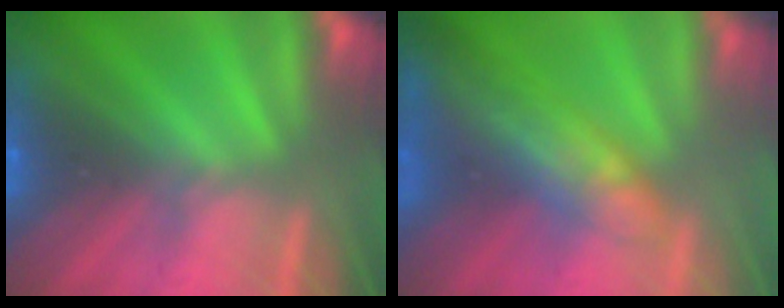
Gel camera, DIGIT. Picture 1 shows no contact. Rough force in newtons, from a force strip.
{"total": 6.8}